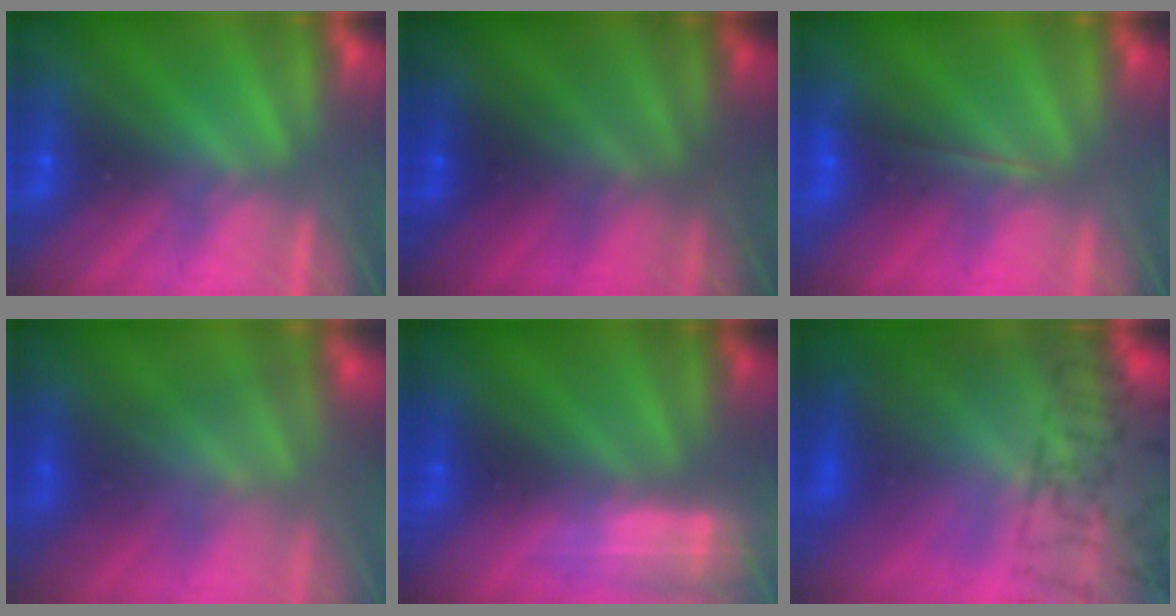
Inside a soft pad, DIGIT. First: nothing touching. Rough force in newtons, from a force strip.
{"total": 1.9}
{"total": 1.8}
{"total": 4.5}
{"total": 2.4}
{"total": 7.9}